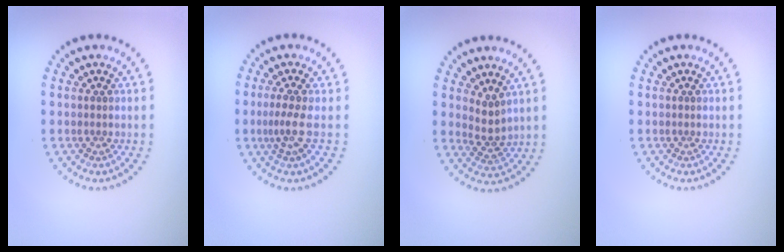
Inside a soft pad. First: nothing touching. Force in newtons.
{"total": 2.2, "press": 1.5, "slide": 1.6}
{"total": 2.1, "press": 1.6, "slide": 1.3}
{"total": 0.0}